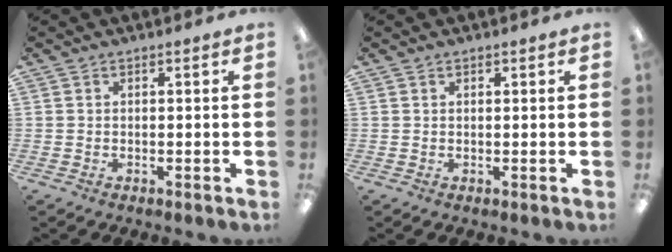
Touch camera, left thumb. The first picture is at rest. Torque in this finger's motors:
{"motor_torque": [0.08, -0.06, -0.04, -0.05, -0.03]}